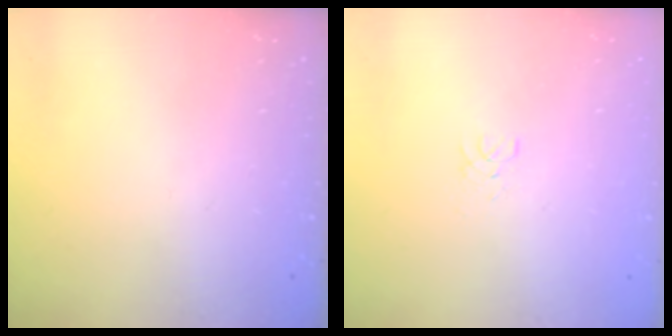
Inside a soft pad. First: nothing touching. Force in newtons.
{"total": 1.3, "press": 1.3, "slide": 0.1}